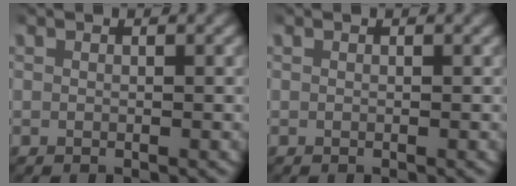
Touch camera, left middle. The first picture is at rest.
{"total": 0.0}